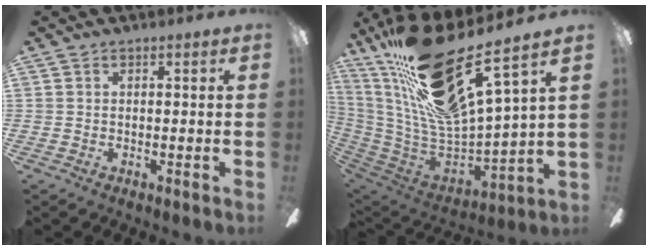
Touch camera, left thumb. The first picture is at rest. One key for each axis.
{"total": 26.2, "fx": 17.2, "fy": 6.4, "fz": 18.6, "tx": -0.346, "ty": -0.114, "tz": 0.287}